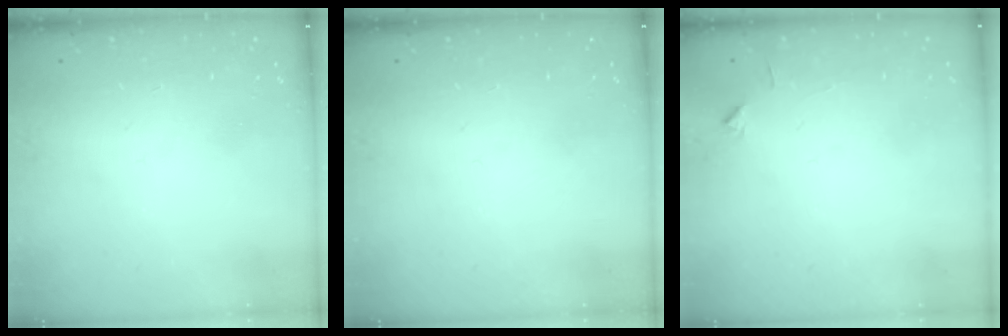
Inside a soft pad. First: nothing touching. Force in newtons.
{"total": 0.0}
{"total": 4.0, "press": 3.9, "slide": 0.5}